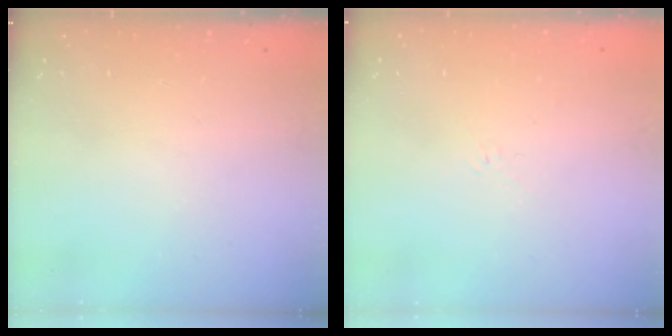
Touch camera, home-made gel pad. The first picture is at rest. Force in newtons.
{"total": 2.6, "press": 2.5, "slide": 0.6}